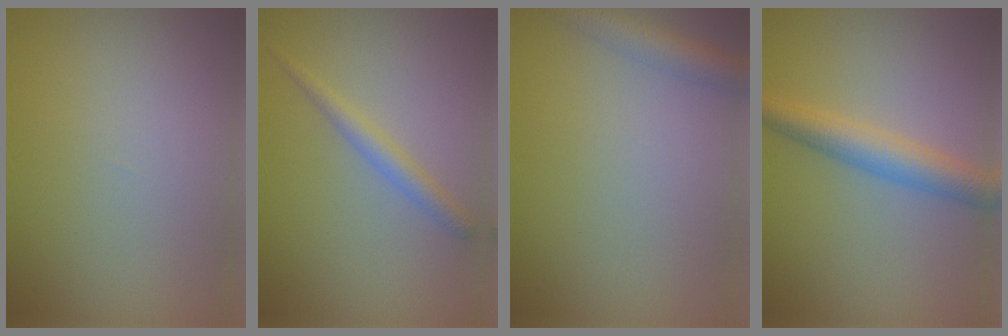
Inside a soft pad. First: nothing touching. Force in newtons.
{"total": 1.9, "press": 1.9, "slide": 0.1}
{"total": 3.3, "press": 3.3, "slide": 0.1}
{"total": 4.2, "press": 4.2, "slide": 0.1}